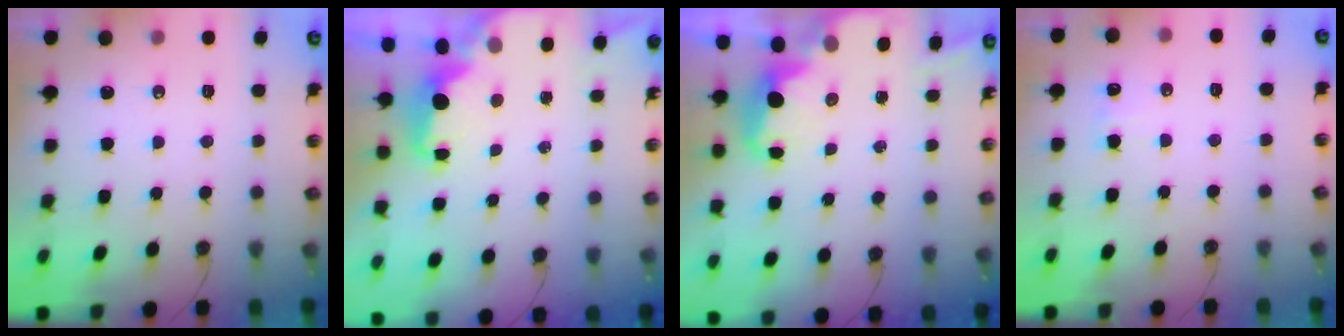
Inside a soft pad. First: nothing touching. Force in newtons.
{"total": 3.4, "press": 3.3, "slide": 0.6}
{"total": 3.0, "press": 2.9, "slide": 0.7}
{"total": 6.1, "press": 6.0, "slide": 1.2}